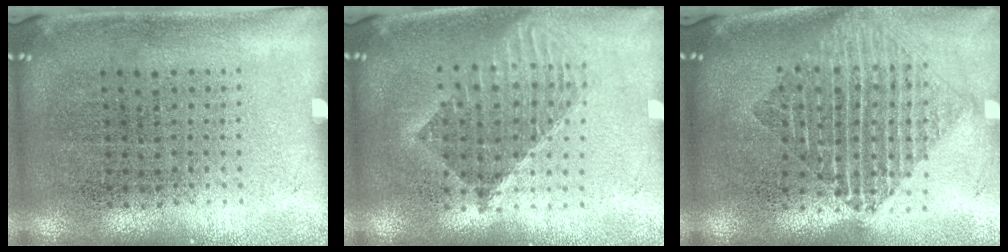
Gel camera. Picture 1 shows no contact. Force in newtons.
{"total": 1.5, "press": 1.3, "slide": 0.8}
{"total": 1.9, "press": 1.6, "slide": 1.1}